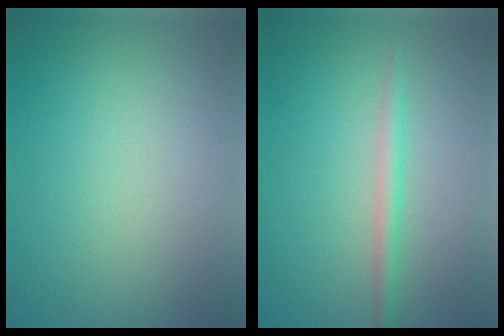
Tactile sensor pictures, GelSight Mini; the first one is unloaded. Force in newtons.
{"total": 1.7, "press": 1.7, "slide": 0.0}